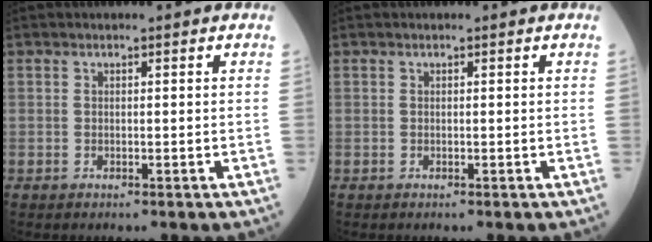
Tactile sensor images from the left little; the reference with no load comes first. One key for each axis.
{"total": 0.0}